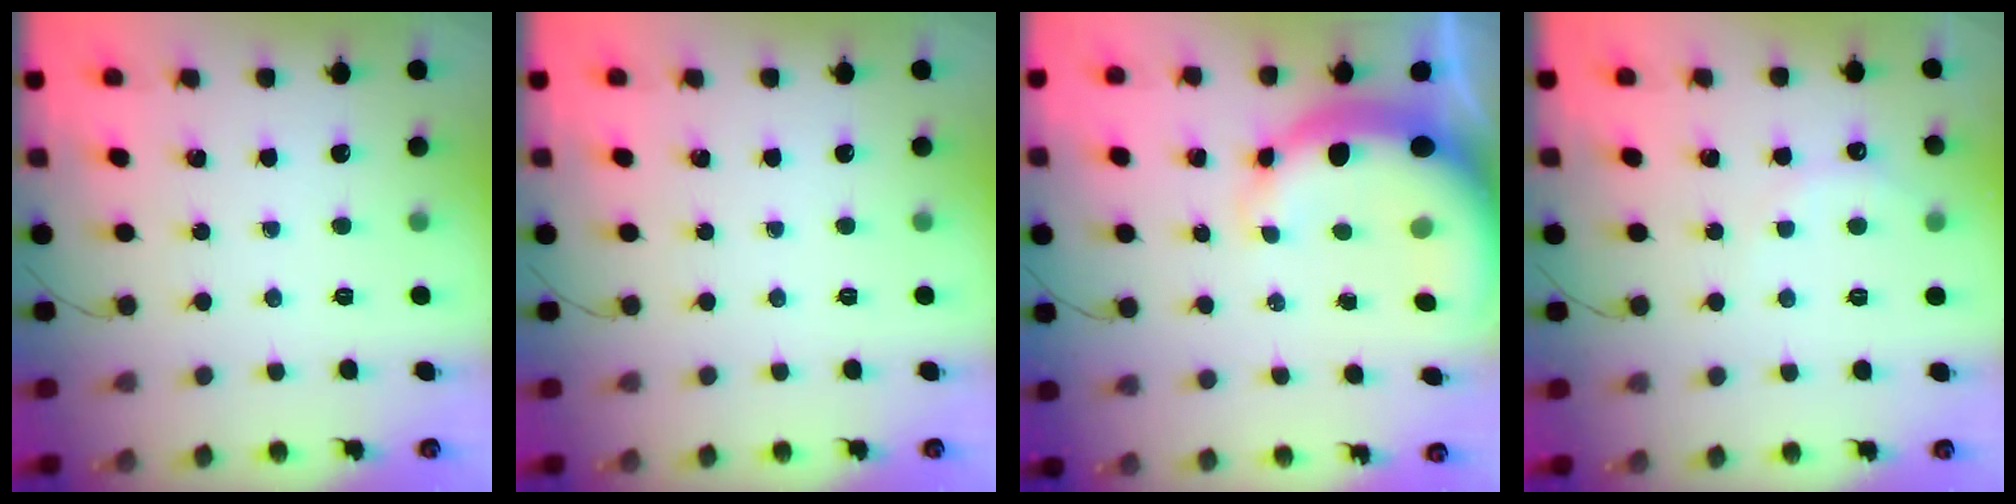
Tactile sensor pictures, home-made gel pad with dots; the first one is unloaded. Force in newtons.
{"total": 0.0}
{"total": 11.3, "press": 10.9, "slide": 3.0}
{"total": 6.1, "press": 5.9, "slide": 1.3}